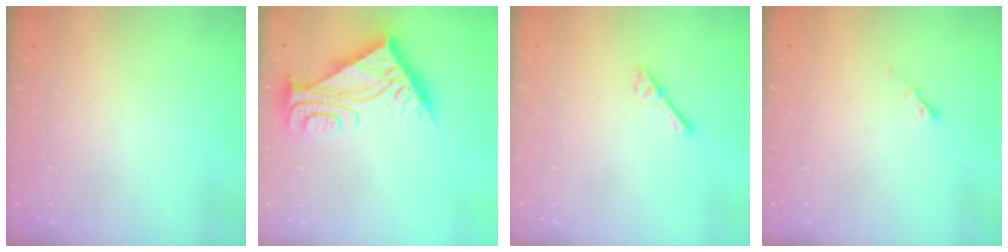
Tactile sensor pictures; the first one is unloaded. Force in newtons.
{"total": 10.2, "press": 10.2, "slide": 0.8}
{"total": 2.4, "press": 2.4, "slide": 0.4}
{"total": 1.1, "press": 1.0, "slide": 0.5}